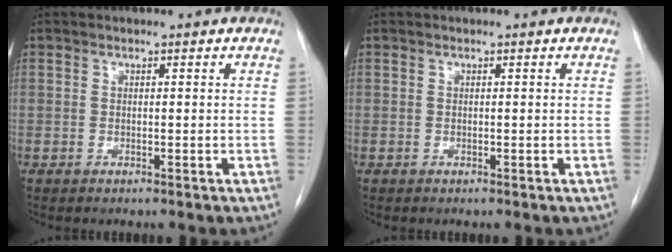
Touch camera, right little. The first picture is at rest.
{"total": 0.0}